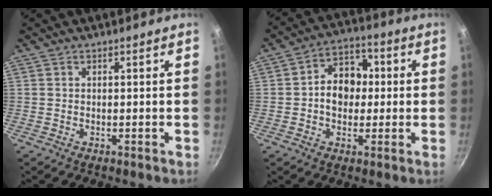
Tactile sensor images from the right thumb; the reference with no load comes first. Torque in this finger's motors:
{"motor_torque": [0.01, 0.67, 0.30, 0.20, 0.05]}